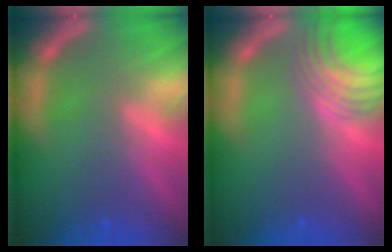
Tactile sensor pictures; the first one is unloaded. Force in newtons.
{"total": 6.6}